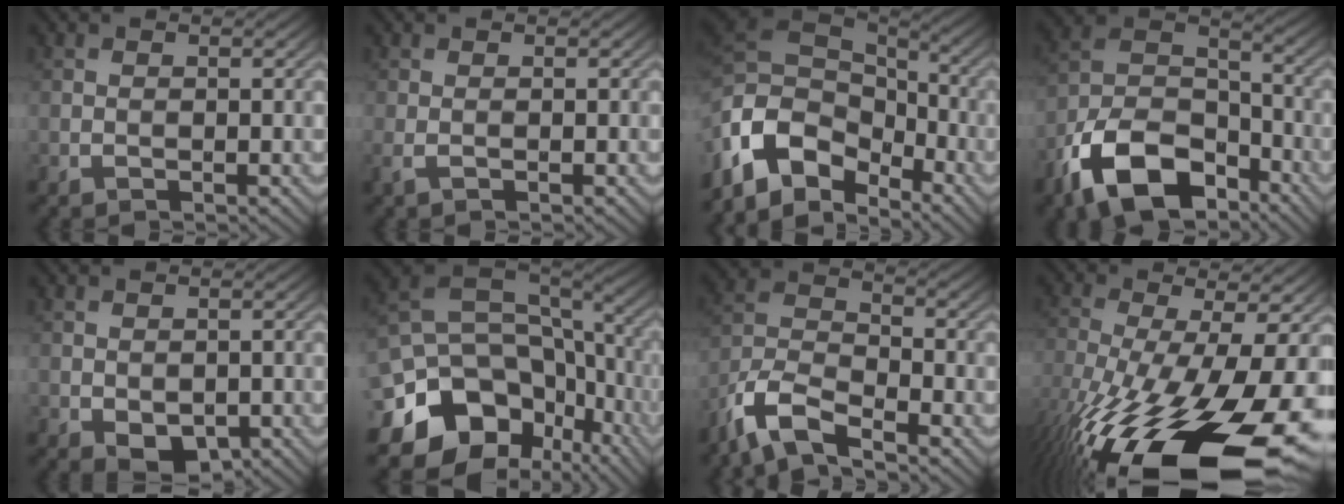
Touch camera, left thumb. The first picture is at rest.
{"total": 0.9, "force": [-0.1, 0.1, 0.9], "torque": [-0.023, 0.002, -0.005]}
{"total": 11.3, "force": [-5.0, 8.1, 6.1], "torque": [-0.166, -0.002, -0.099]}
{"total": 14.2, "force": [-9.0, 7.6, 8.0], "torque": [-0.178, -0.018, -0.185]}
{"total": 2.7, "force": [-1.0, 1.7, 1.7], "torque": [-0.026, -0.008, -0.013]}
{"total": 17.2, "force": [-7.6, 13.1, 8.1], "torque": [-0.205, -0.024, -0.094]}
{"total": 8.4, "force": [-6.3, 2.5, 4.9], "torque": [-0.105, -0.004, -0.145]}
{"total": 20.0, "force": [-10.8, 6.6, 15.4], "torque": [-0.302, -0.061, -0.162]}